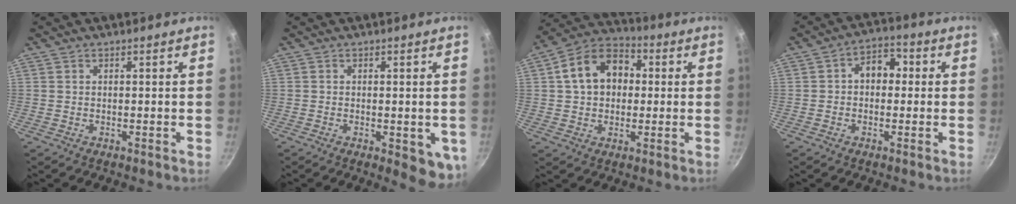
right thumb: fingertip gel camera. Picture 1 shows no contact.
{"total": 6.5, "force": [-1.5, 2.8, 5.7], "torque": [-0.055, -0.003, -0.014]}
{"total": 13.1, "force": [1.8, 9.8, 8.4], "torque": [-0.109, 0.029, 0.012]}
{"total": 6.3, "force": [0.4, 4.7, 4.2], "torque": [-0.024, 0.019, -0.006]}